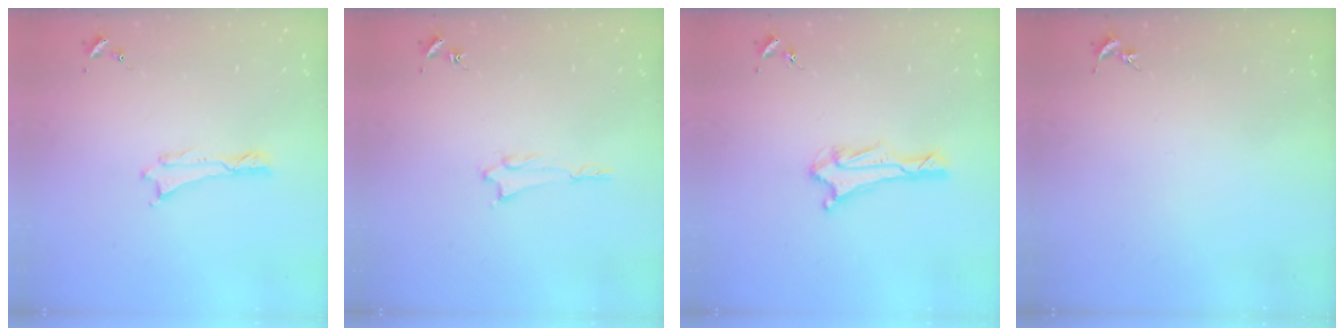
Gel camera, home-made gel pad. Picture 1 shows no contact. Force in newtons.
{"total": 1.2, "press": 1.2, "slide": 0.1}
{"total": 2.9, "press": 2.8, "slide": 0.7}
{"total": 0.0}